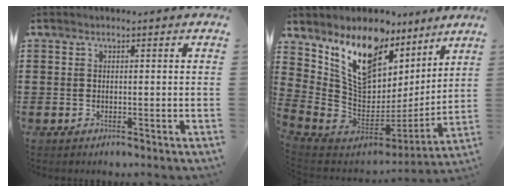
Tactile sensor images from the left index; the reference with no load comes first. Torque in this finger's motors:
{"motor_torque": [2.14, 0.00, 1.05, 0.21]}